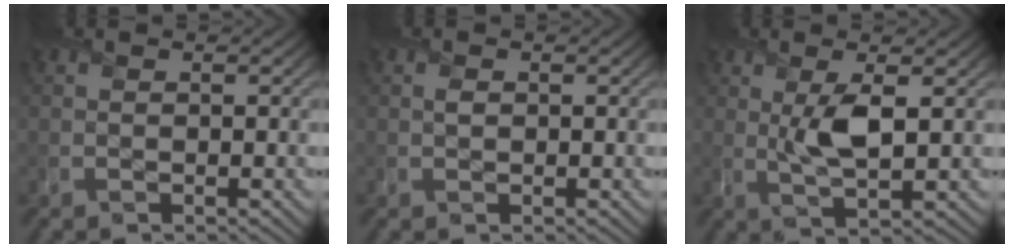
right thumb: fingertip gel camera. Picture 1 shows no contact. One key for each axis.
{"total": 0.7, "fx": 0.1, "fy": 0.6, "fz": 0.4, "tx": -0.009, "ty": -0.002, "tz": 0.002}
{"total": 4.4, "fx": 1.1, "fy": 1.2, "fz": 4.1, "tx": -0.082, "ty": -0.002, "tz": 0.024}